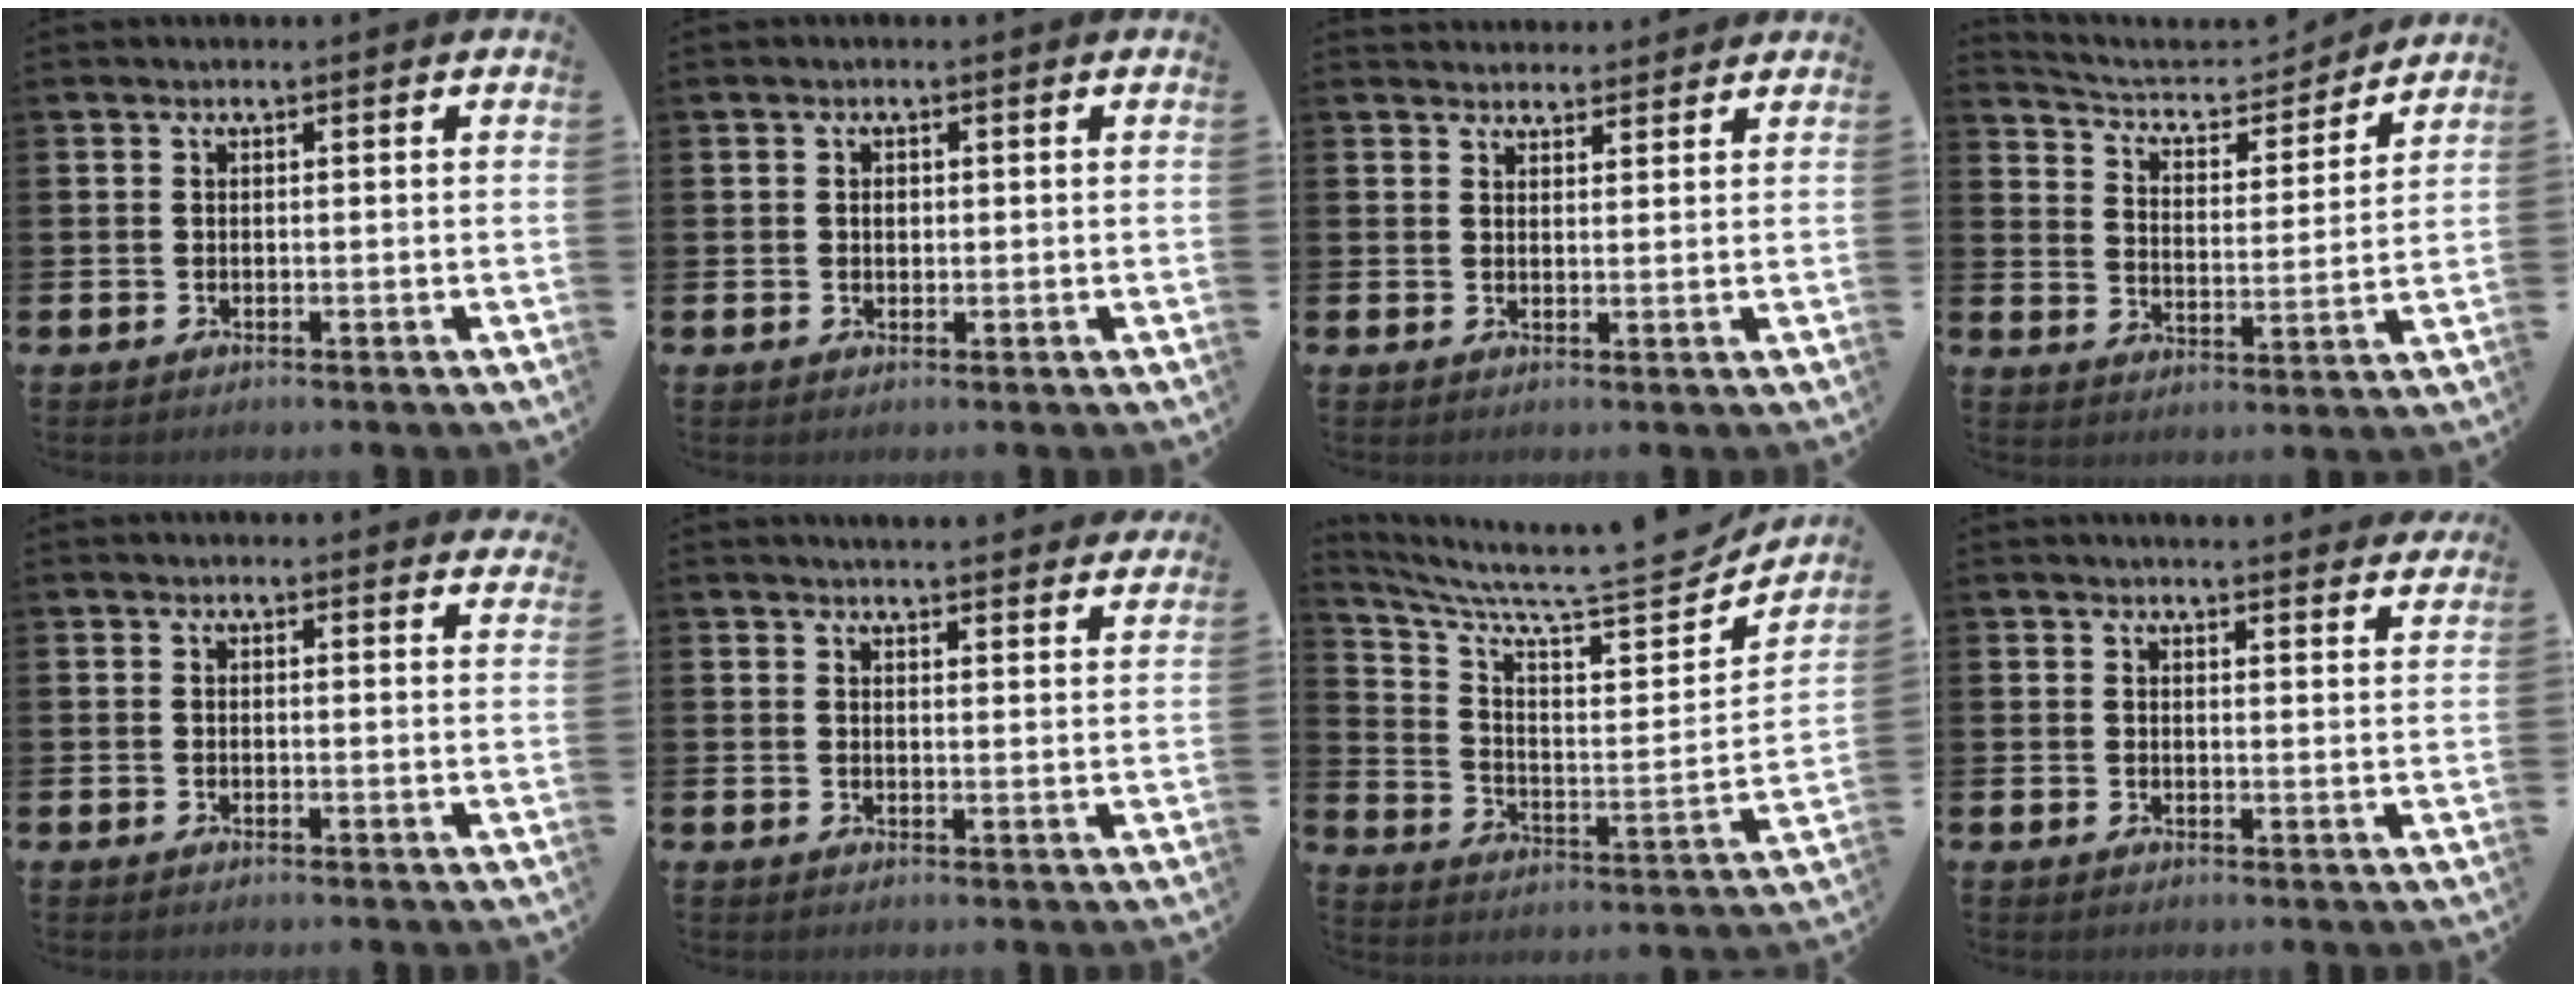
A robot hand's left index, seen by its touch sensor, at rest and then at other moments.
{"total": 1.0, "force": [0.2, 0.8, 0.5], "torque": [0.004, 0.000, -0.001]}
{"total": 2.7, "force": [2.6, 0.7, -0.3], "torque": [0.006, -0.013, 0.048]}
{"total": 6.0, "force": [5.6, 1.8, 1.1], "torque": [-0.051, -0.045, 0.091]}
{"total": 1.1, "force": [1.1, 0.1, 0.0], "torque": [0.010, -0.005, 0.018]}
{"total": 3.7, "force": [3.7, 0.0, 0.0], "torque": [0.004, -0.026, 0.065]}
{"total": 8.0, "force": [7.1, 1.6, 3.3], "torque": [-0.089, -0.069, 0.112]}
{"total": 3.2, "force": [3.1, -0.2, -0.1], "torque": [0.007, -0.022, 0.055]}